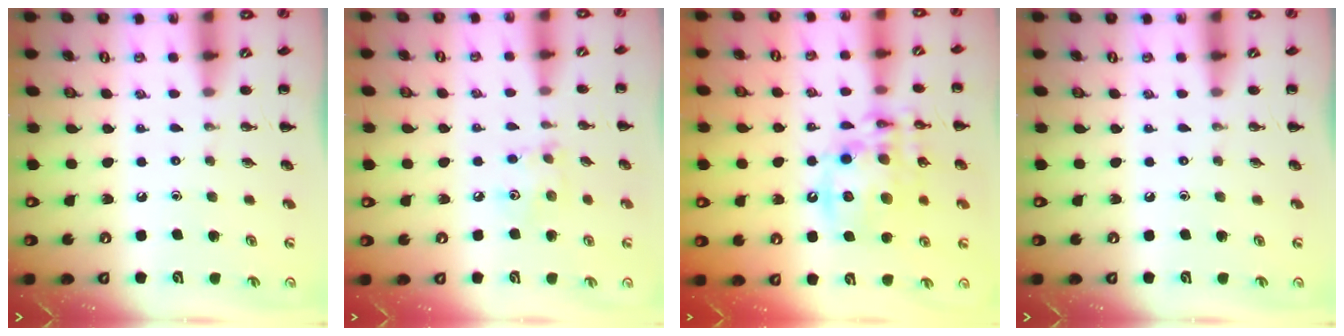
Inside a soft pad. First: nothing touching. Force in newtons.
{"total": 4.6, "press": 4.6, "slide": 0.7}
{"total": 15.0, "press": 14.7, "slide": 3.0}
{"total": 0.0}